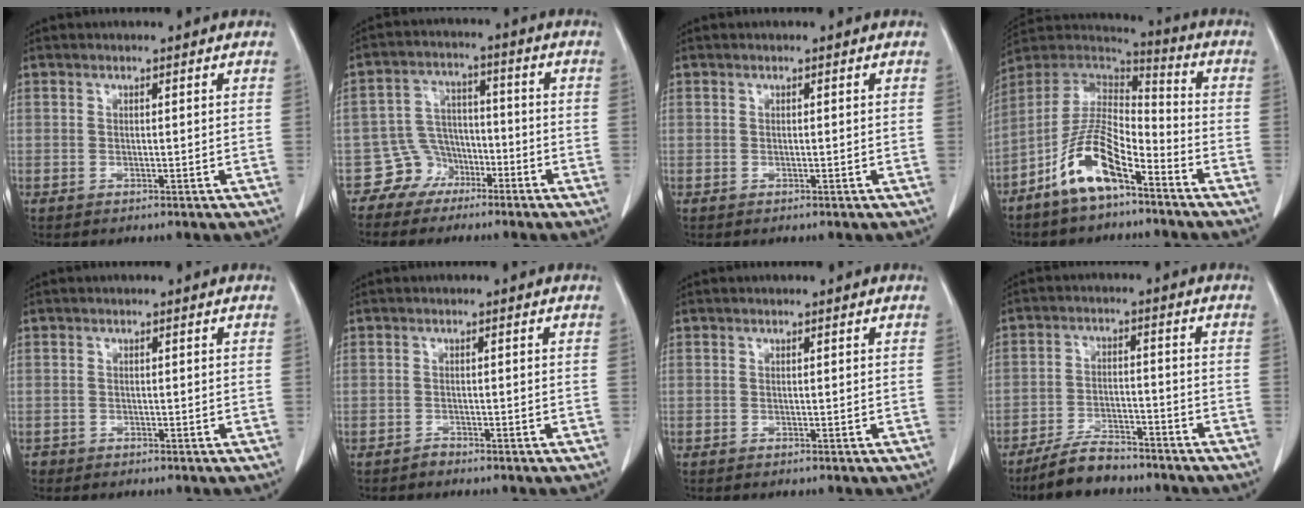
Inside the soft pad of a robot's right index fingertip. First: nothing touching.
{"total": 6.0, "force": [-3.8, 4.6, 0.0], "torque": [0.006, 0.016, -0.065]}
{"total": 0.0}
{"total": 12.2, "force": [-7.3, 3.7, 9.1], "torque": [-0.184, 0.008, -0.140]}
{"total": 1.0, "force": [-0.7, 0.7, -0.2], "torque": [-0.008, 0.002, -0.016]}
{"total": 0.8, "force": [-0.8, 0.2, 0.0], "torque": [0.002, 0.000, -0.017]}
{"total": 0.0}
{"total": 7.4, "force": [-6.5, 2.3, 2.7], "torque": [-0.052, -0.010, -0.117]}